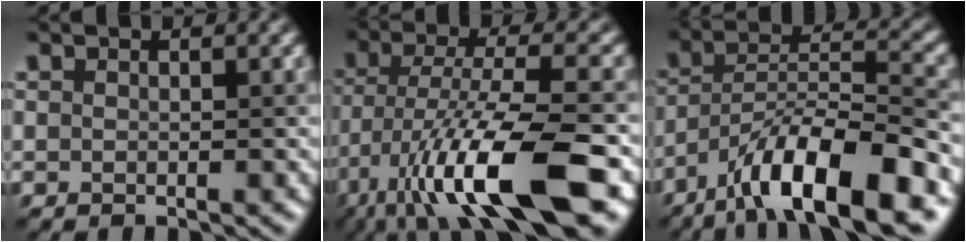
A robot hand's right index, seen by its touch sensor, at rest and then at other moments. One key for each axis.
{"total": 12.6, "fx": -6.0, "fy": 3.5, "fz": 10.5, "tx": -0.194, "ty": -0.006, "tz": -0.106}
{"total": 11.1, "fx": -6.8, "fy": 3.1, "fz": 8.2, "tx": -0.128, "ty": 0.015, "tz": -0.125}